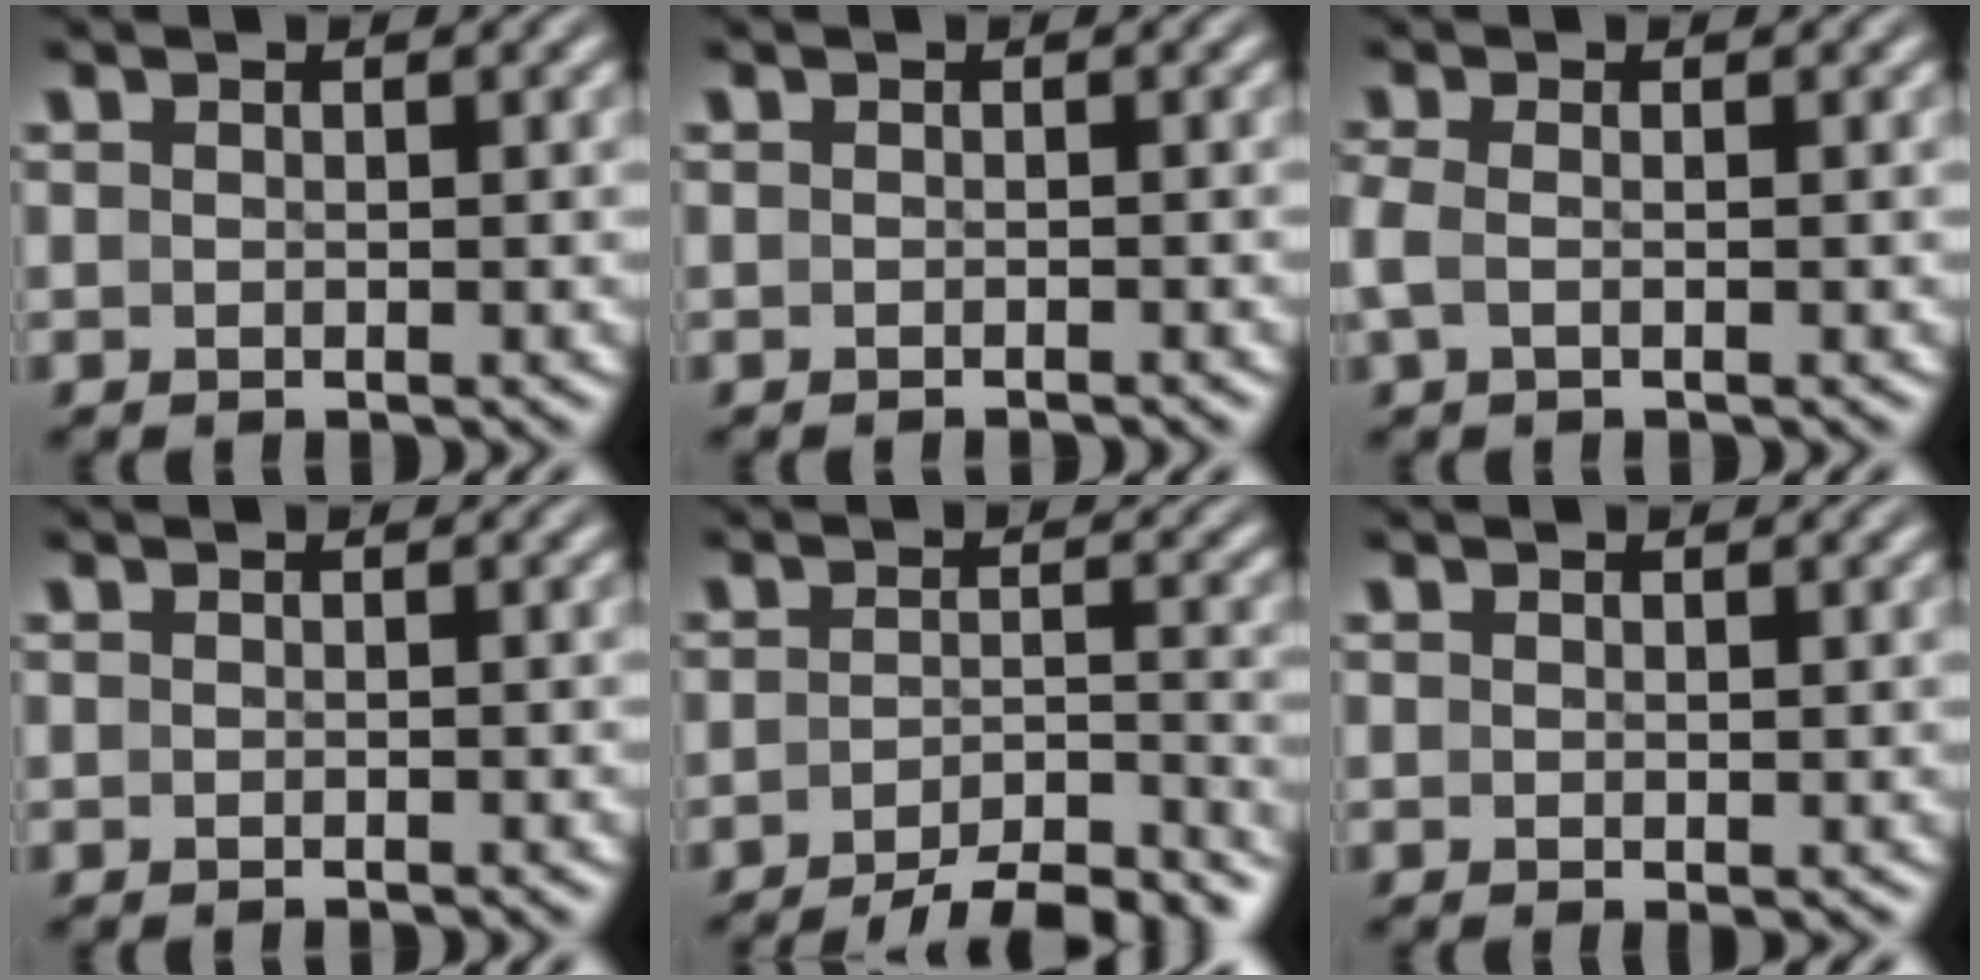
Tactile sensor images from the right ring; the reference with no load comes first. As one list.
[{"total": 0.9, "force": [-0.8, -0.2, 0.1], "torque": [-0.002, 0.001, -0.013]}, {"total": 1.8, "force": [-0.5, 0.9, 1.5], "torque": [-0.050, -0.011, -0.005]}, {"total": 0.6, "force": [-0.5, -0.2, 0.0], "torque": [-0.001, 0.000, -0.008]}, {"total": 8.2, "force": [-7.1, 2.4, 3.2], "torque": [-0.033, -0.020, -0.107]}, {"total": 0.6, "force": [-0.3, 0.1, 0.5], "torque": [-0.003, -0.006, 0.000]}]